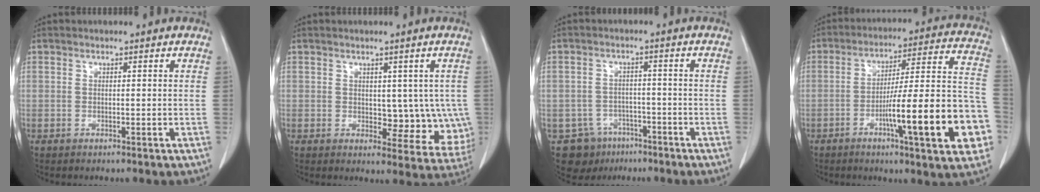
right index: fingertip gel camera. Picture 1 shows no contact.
{"total": 7.6, "force": [0.3, 4.6, 6.1], "torque": [-0.048, -0.001, 0.016]}
{"total": 7.1, "force": [-4.4, 5.6, 0.4], "torque": [-0.005, 0.012, -0.062]}
{"total": 20.2, "force": [-6.8, 2.0, 19.0], "torque": [-0.222, 0.019, -0.091]}